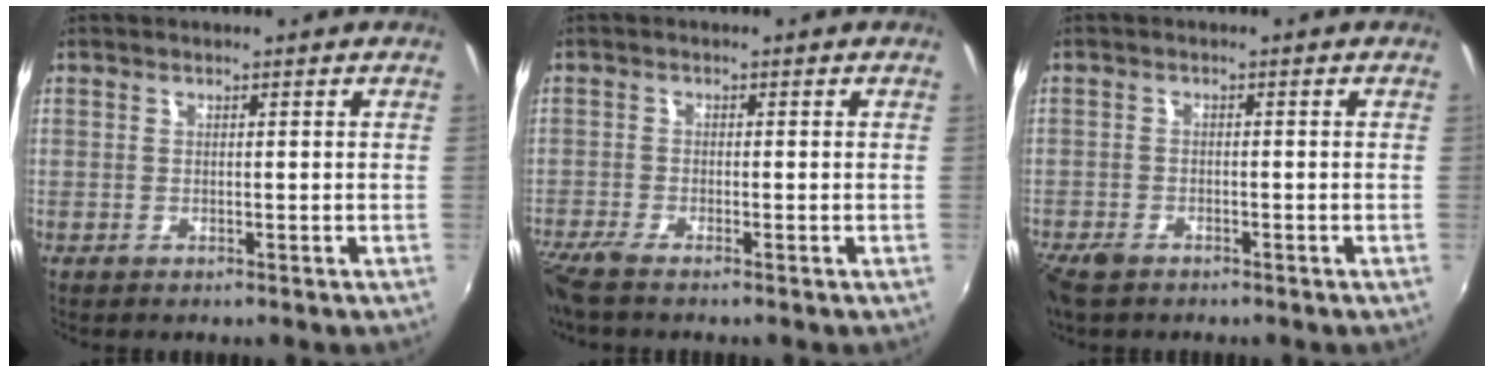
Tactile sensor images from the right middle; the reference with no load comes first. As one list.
[{"total": 3.8, "force": [-3.1, 0.1, 2.2], "torque": [-0.059, -0.015, -0.064]}, {"total": 4.4, "force": [-3.4, 2.0, 2.0], "torque": [-0.056, -0.016, -0.068]}]